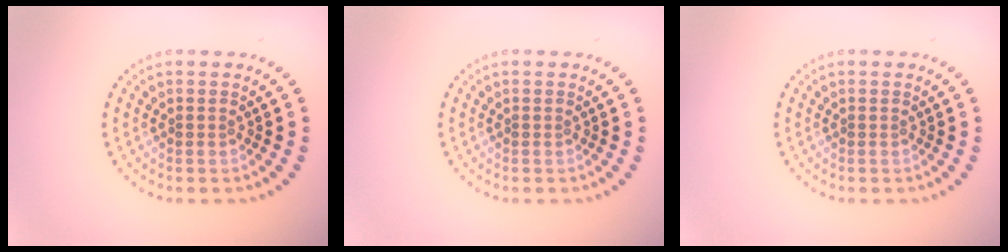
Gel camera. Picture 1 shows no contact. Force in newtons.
{"total": 0.0}
{"total": 0.0}